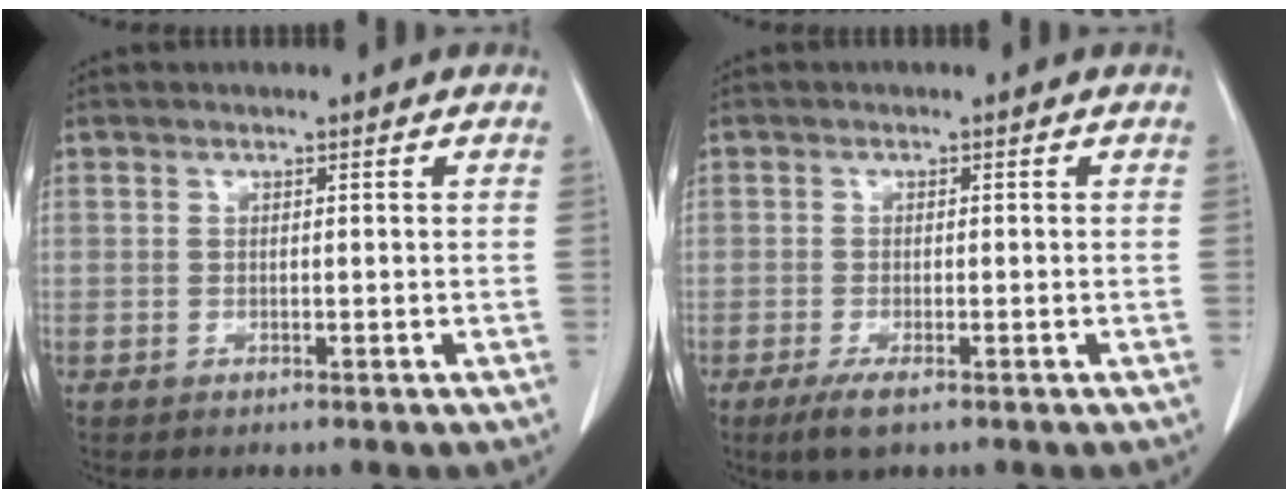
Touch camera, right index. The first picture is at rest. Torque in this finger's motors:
{"motor_torque": [-0.04, 0.00, -0.07, -0.05]}